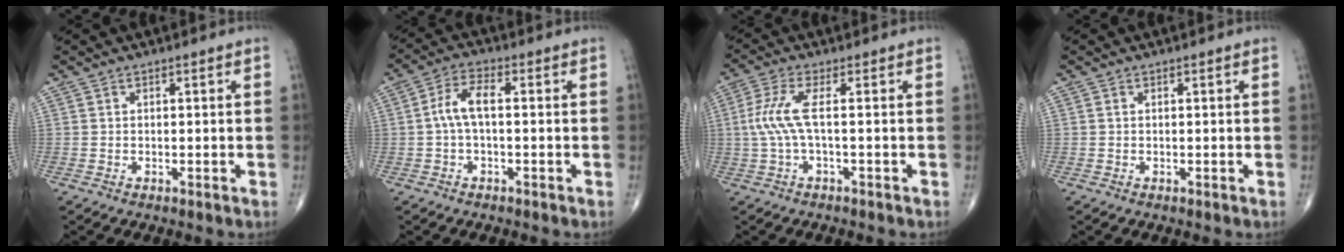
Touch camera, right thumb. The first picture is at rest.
{"total": 5.5, "force": [-0.1, 2.3, 5.0], "torque": [-0.104, 0.021, -0.009]}
{"total": 5.8, "force": [-0.1, 1.0, 5.7], "torque": [-0.158, 0.013, -0.006]}
{"total": 0.0}